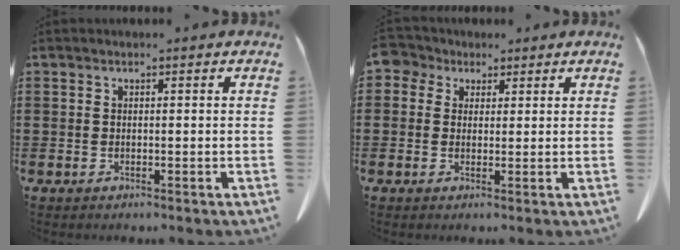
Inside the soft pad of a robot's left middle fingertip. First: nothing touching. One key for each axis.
{"total": 3.1, "fx": 1.8, "fy": 2.4, "fz": 0.7, "tx": -0.029, "ty": 0.011, "tz": 0.032}